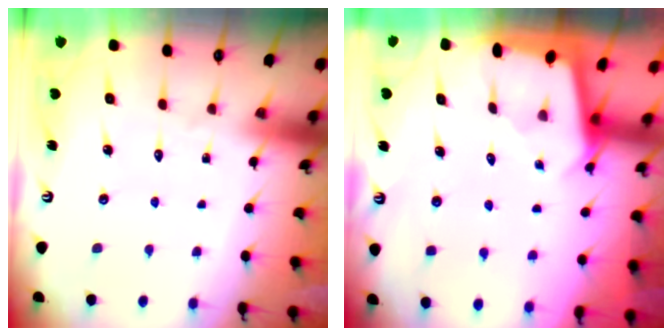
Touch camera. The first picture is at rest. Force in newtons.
{"total": 2.0, "press": 2.0, "slide": 0.2}